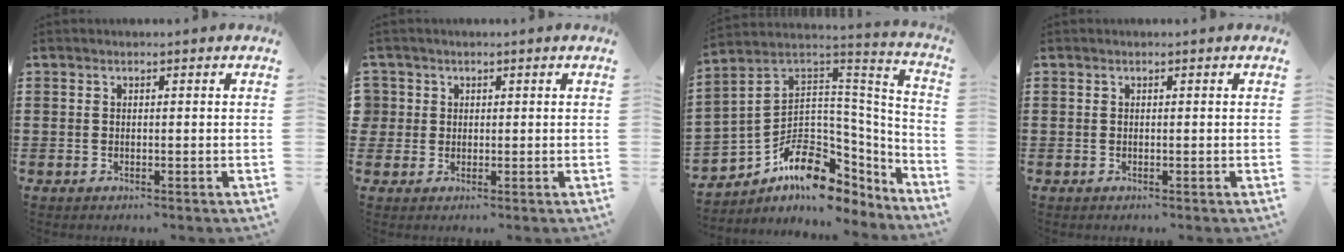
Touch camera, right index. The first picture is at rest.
{"total": 2.2, "force": [0.5, 2.1, 0.1], "torque": [-0.013, 0.011, 0.007]}
{"total": 10.2, "force": [-4.0, 7.0, 6.3], "torque": [-0.131, -0.023, -0.072]}
{"total": 0.0}